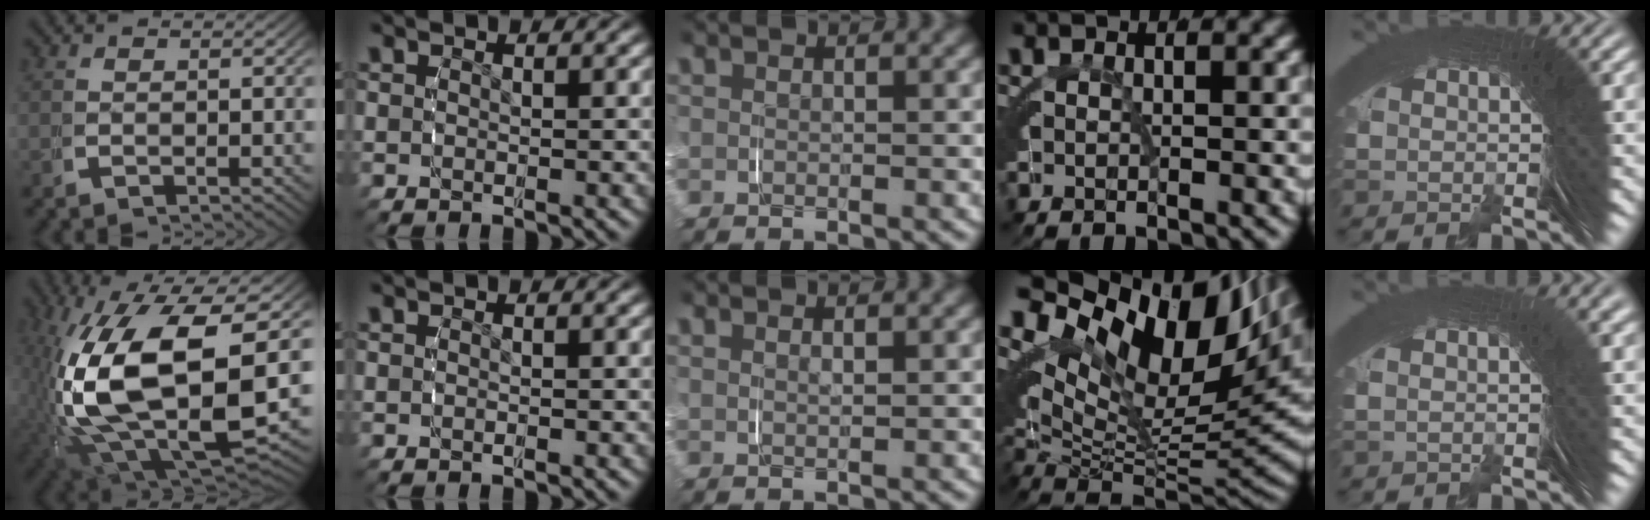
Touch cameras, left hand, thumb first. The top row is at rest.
{"thumb": {"total": 20.5, "force": [-1.7, 12.5, 16.2], "torque": [-0.374, -0.087, 0.018]}, "middle": {"total": 0.9, "force": [0.7, 0.0, 0.6], "torque": [-0.010, -0.004, 0.016]}, "ring": {"total": 18.5, "force": [6.2, 10.3, 14.1], "torque": [-0.198, 0.016, 0.094]}, "little": {"total": 1.8, "force": [0.7, 0.2, 1.6], "torque": [0.002, 0.020, 0.005]}}